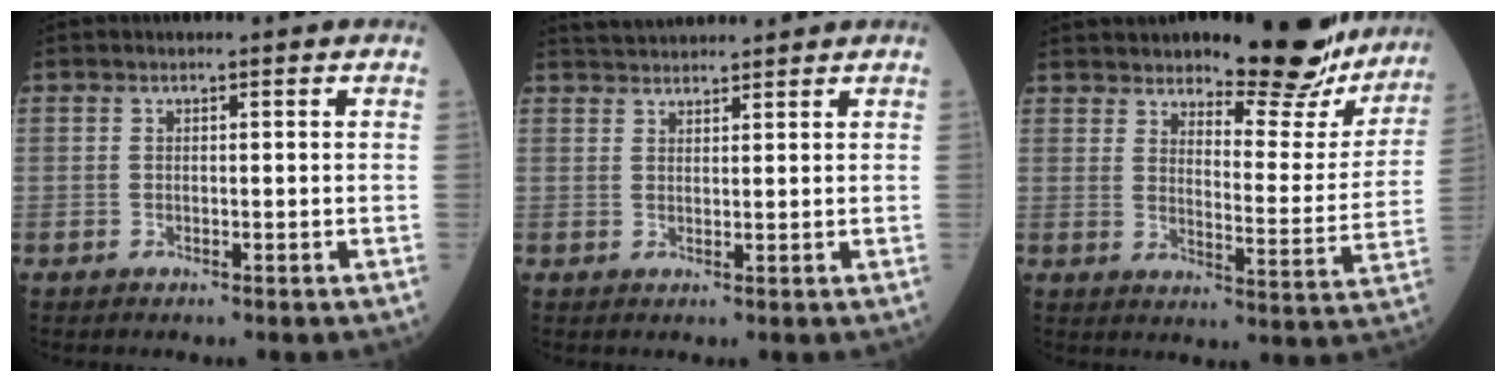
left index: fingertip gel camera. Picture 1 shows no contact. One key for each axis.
{"total": 5.8, "fx": 5.7, "fy": 0.6, "fz": 1.3, "tx": -0.022, "ty": 0.033, "tz": 0.088}
{"total": 16.6, "fx": 14.8, "fy": 4.2, "fz": 6.3, "tx": -0.067, "ty": -0.042, "tz": 0.173}